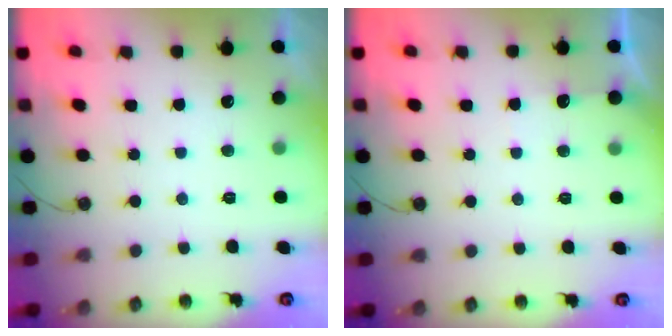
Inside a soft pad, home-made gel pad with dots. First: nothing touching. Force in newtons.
{"total": 3.5, "press": 3.4, "slide": 0.6}